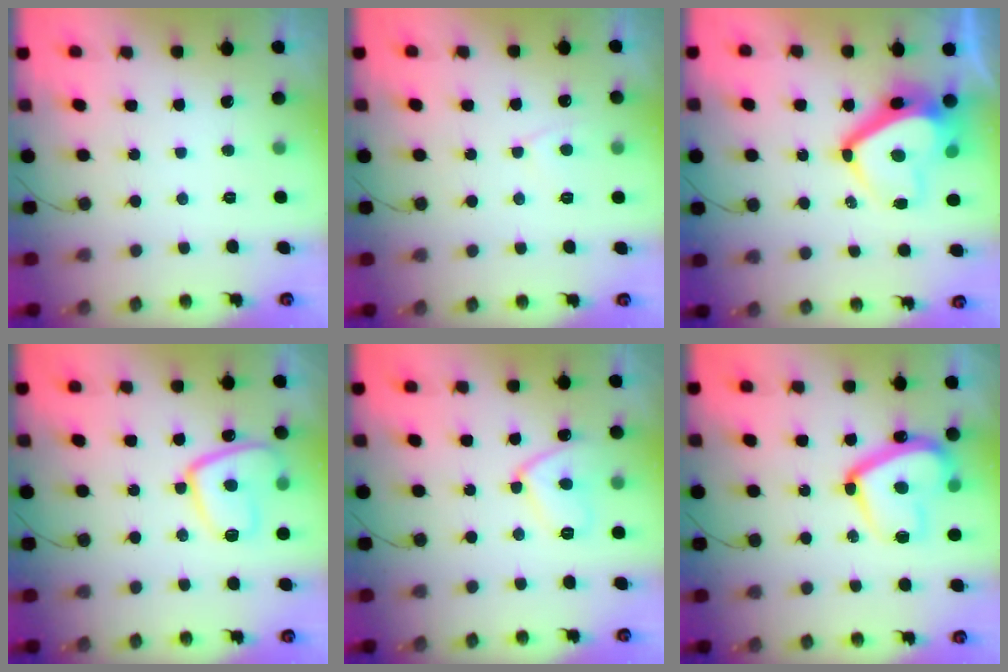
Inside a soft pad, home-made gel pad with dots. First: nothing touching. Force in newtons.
{"total": 4.0, "press": 4.0, "slide": 0.4}
{"total": 13.6, "press": 13.5, "slide": 1.4}
{"total": 14.0, "press": 13.9, "slide": 1.3}
{"total": 9.8, "press": 9.8, "slide": 0.8}
{"total": 16.9, "press": 16.8, "slide": 1.5}